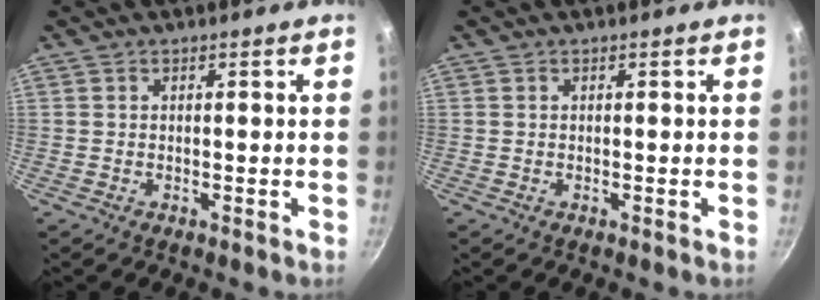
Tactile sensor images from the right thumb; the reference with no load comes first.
{"total": 0.0}